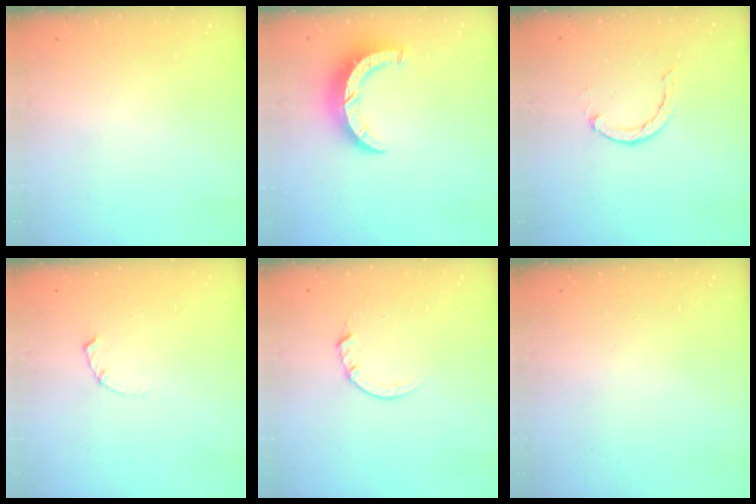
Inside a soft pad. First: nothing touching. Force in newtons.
{"total": 8.0, "press": 8.0, "slide": 0.4}
{"total": 2.4, "press": 2.4, "slide": 0.4}
{"total": 1.7, "press": 1.6, "slide": 0.3}
{"total": 3.5, "press": 3.5, "slide": 0.4}
{"total": 2.6, "press": 2.6, "slide": 0.2}